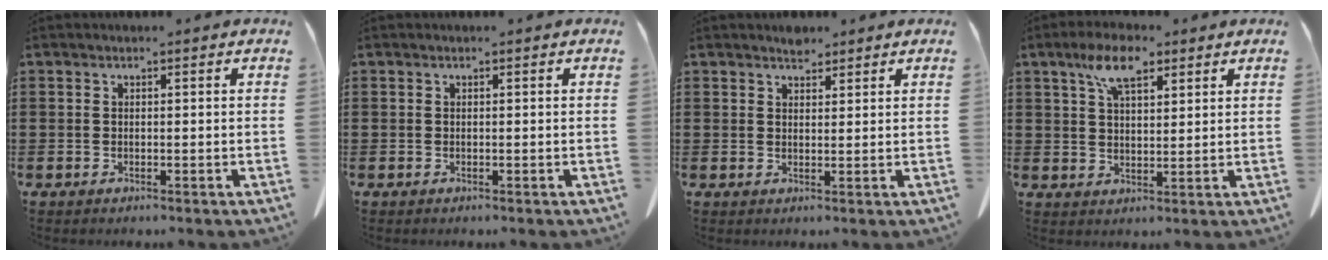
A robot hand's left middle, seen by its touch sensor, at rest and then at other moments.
{"total": 0.0}
{"total": 2.1, "force": [1.9, 0.6, 0.4], "torque": [-0.004, -0.001, 0.036]}
{"total": 7.2, "force": [4.3, 2.9, 5.1], "torque": [-0.103, 0.004, 0.076]}